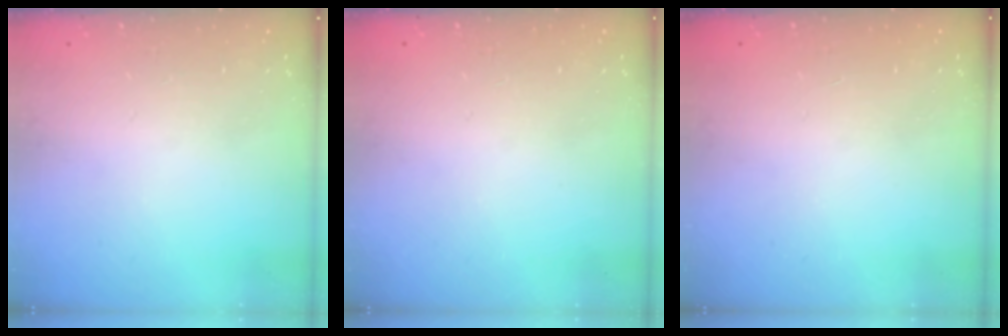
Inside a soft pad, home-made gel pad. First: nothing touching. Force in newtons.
{"total": 12.1, "press": 3.1, "slide": 11.7}
{"total": 0.0}